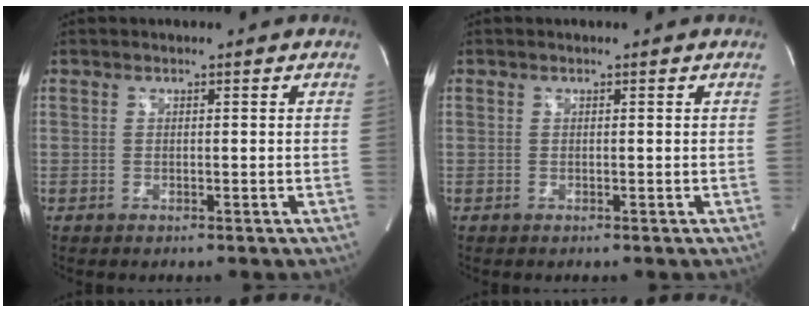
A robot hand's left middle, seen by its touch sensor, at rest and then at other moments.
{"total": 0.0}